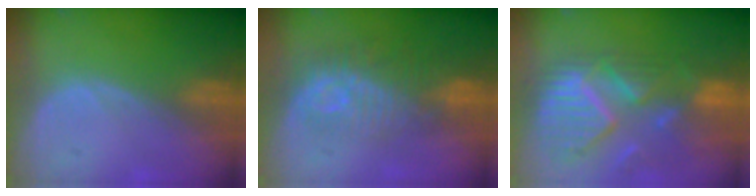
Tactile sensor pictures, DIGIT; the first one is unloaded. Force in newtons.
{"total": 9.7, "press": 8.7, "slide": 4.4}
{"total": 11.8, "press": 10.4, "slide": 5.7}